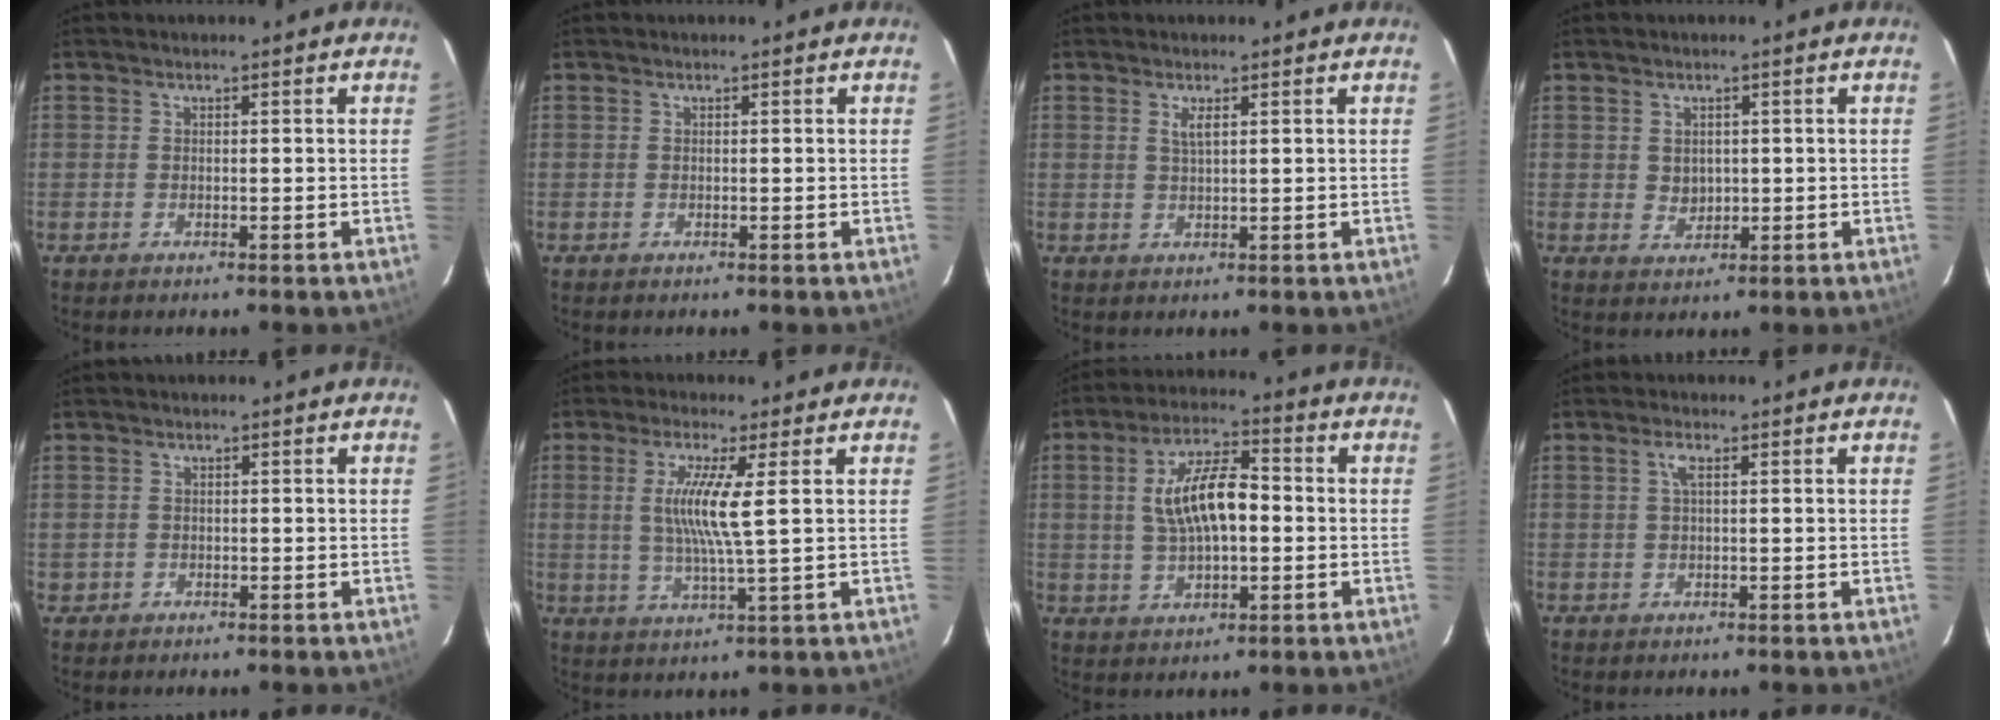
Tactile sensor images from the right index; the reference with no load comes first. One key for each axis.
{"total": 0.0}
{"total": 1.8, "fx": 0.9, "fy": 0.3, "fz": 1.5, "tx": -0.026, "ty": 0.002, "tz": 0.016}
{"total": 2.5, "fx": 0.3, "fy": 2.3, "fz": 1.1, "tx": -0.015, "ty": 0.002, "tz": 0.010}
{"total": 1.2, "fx": -0.2, "fy": 1.2, "fz": -0.1, "tx": 0.000, "ty": 0.003, "tz": 0.000}
{"total": 7.5, "fx": 1.5, "fy": -0.5, "fz": 7.3, "tx": -0.140, "ty": -0.011, "tz": 0.029}
{"total": 10.9, "fx": 0.5, "fy": 4.4, "fz": 10.0, "tx": -0.190, "ty": 0.014, "tz": 0.014}
{"total": 1.8, "fx": 0.6, "fy": 0.4, "fz": 1.7, "tx": -0.034, "ty": 0.005, "tz": 0.010}